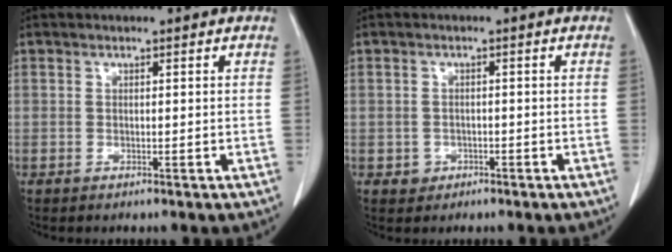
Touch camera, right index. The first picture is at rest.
{"total": 2.0, "force": [-0.8, 1.8, 0.2], "torque": [0.000, 0.008, -0.010]}